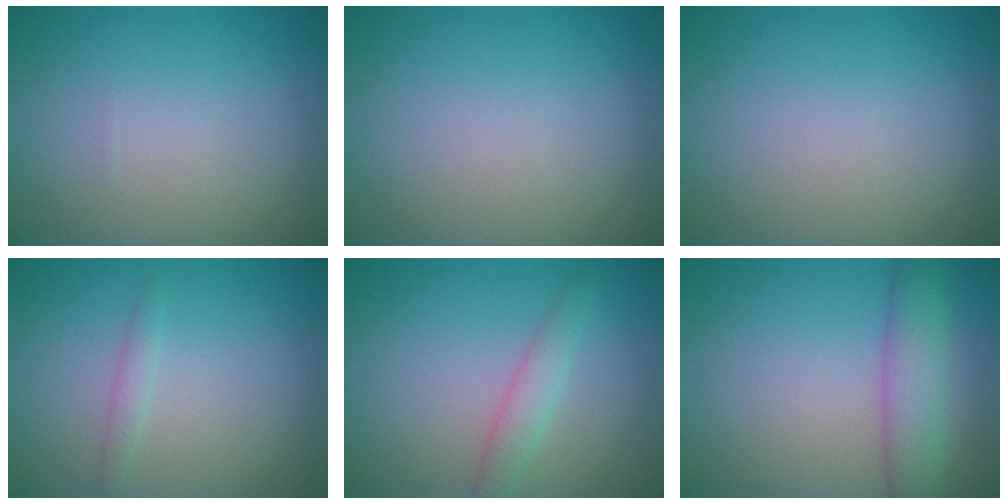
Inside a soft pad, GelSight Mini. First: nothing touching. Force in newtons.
{"total": 0.0}
{"total": 0.0}
{"total": 0.9, "press": 0.9, "slide": 0.1}
{"total": 2.1, "press": 2.1, "slide": 0.1}
{"total": 4.3, "press": 4.3, "slide": 0.1}